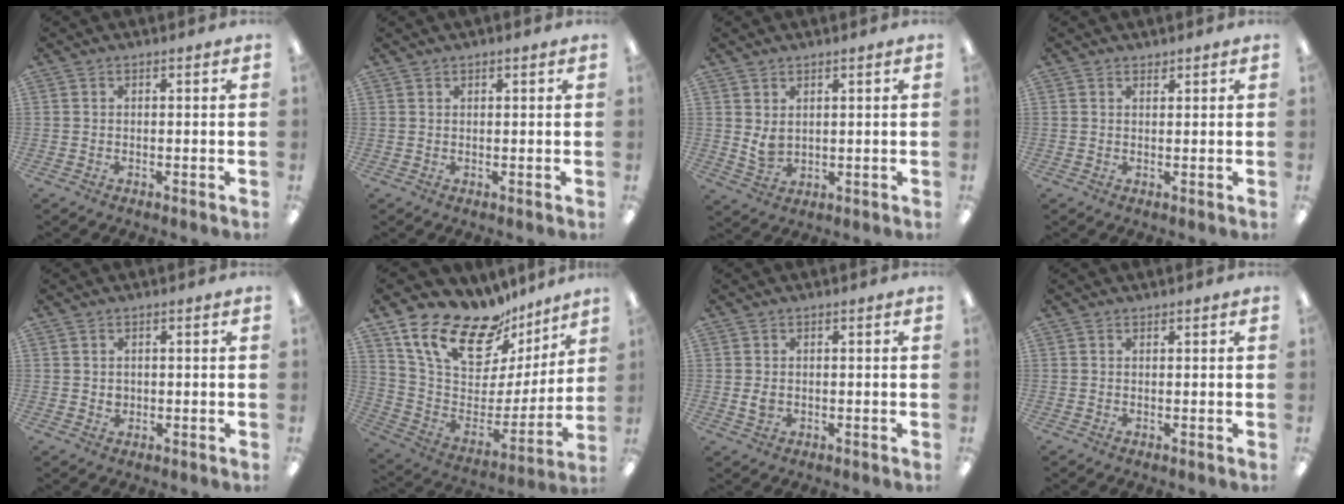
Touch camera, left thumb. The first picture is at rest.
{"total": 0.8, "force": [0.7, 0.1, 0.2], "torque": [-0.004, -0.001, 0.014]}
{"total": 4.0, "force": [2.0, 2.7, 2.2], "torque": [-0.045, -0.012, 0.035]}
{"total": 1.2, "force": [1.1, 0.4, 0.0], "torque": [0.006, -0.005, 0.020]}
{"total": 1.4, "force": [0.5, 1.2, 0.4], "torque": [-0.001, 0.000, 0.008]}
{"total": 21.8, "force": [16.6, 9.5, 10.5], "torque": [-0.189, -0.119, 0.296]}
{"total": 2.1, "force": [0.1, 1.6, 1.5], "torque": [-0.020, 0.000, 0.000]}
{"total": 0.6, "force": [0.6, 0.1, 0.0], "torque": [-0.001, 0.000, 0.011]}